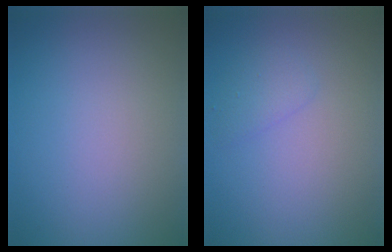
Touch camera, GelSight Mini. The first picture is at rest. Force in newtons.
{"total": 1.3, "press": 1.3, "slide": 0.0}